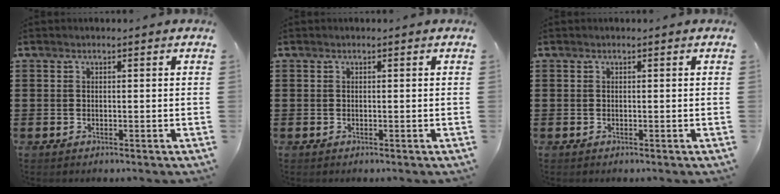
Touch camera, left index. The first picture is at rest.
{"total": 0.0}
{"total": 0.0}